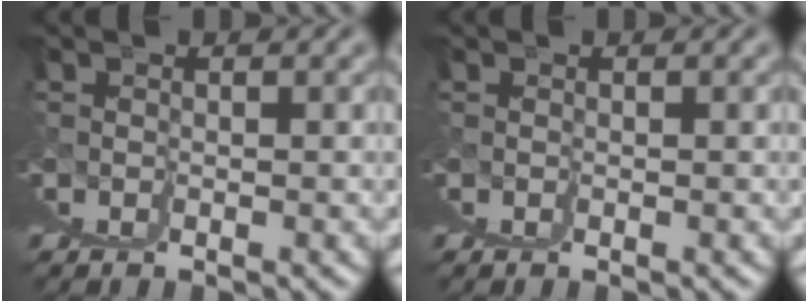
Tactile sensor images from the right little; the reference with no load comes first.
{"total": 0.0}